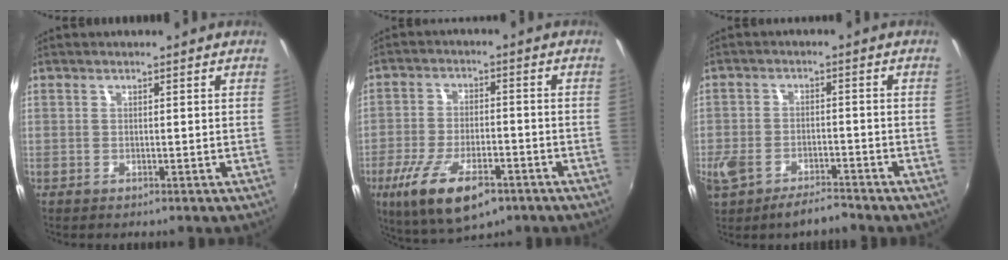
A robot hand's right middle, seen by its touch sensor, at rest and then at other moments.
{"total": 13.8, "force": [-7.6, 5.2, 10.2], "torque": [-0.211, -0.036, -0.130]}
{"total": 7.9, "force": [-5.7, 3.5, 4.2], "torque": [-0.112, -0.015, -0.105]}